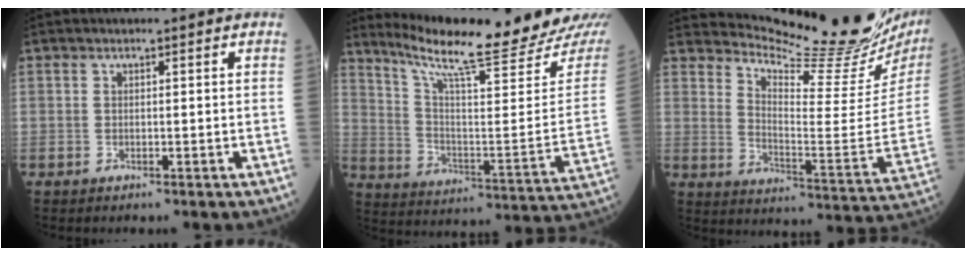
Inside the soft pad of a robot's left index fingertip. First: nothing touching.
{"total": 21.0, "force": [18.6, -1.0, 9.5], "torque": [-0.165, -0.082, 0.268]}
{"total": 21.0, "force": [19.7, -0.8, 7.3], "torque": [-0.130, -0.119, 0.264]}